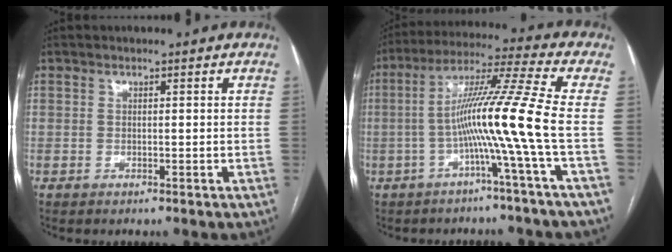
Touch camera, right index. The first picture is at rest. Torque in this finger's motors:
{"motor_torque": [1.57, -0.57, 0.81, 0.21]}